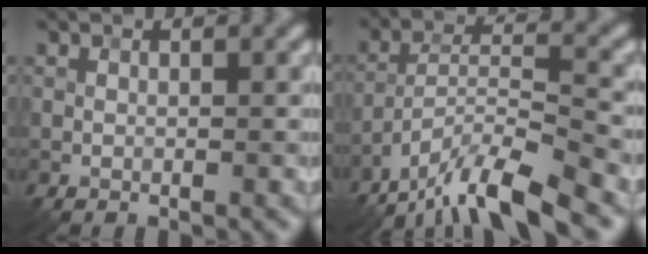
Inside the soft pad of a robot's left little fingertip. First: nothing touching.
{"total": 9.2, "force": [-7.5, 1.7, 5.1], "torque": [-0.084, 0.006, -0.135]}